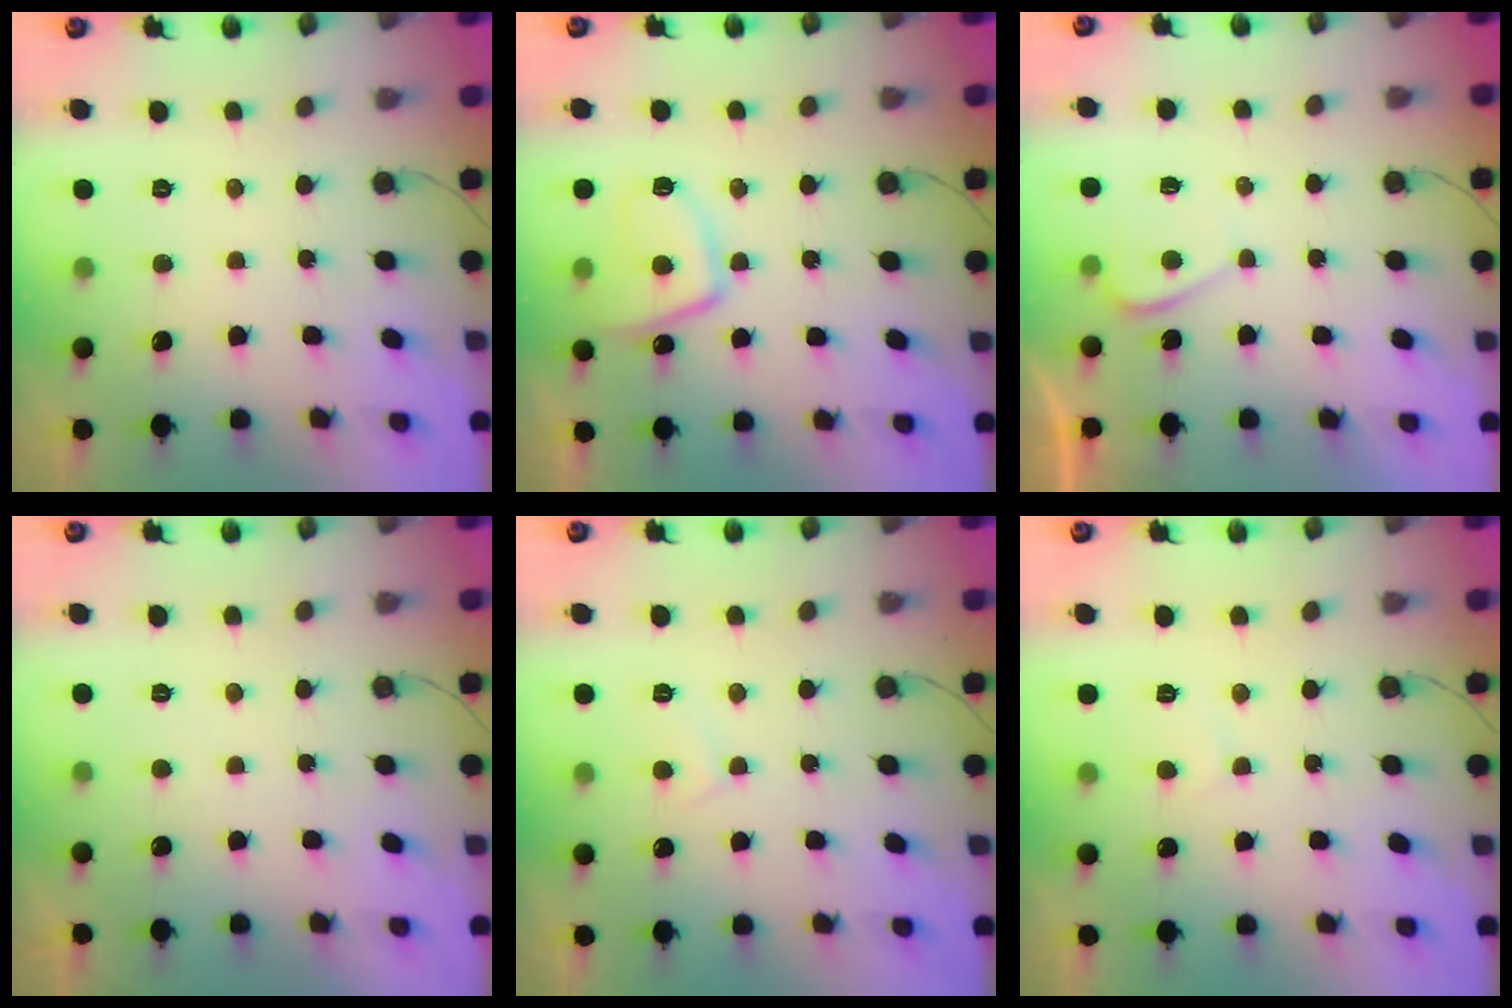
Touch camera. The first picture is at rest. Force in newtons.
{"total": 10.0, "press": 9.9, "slide": 1.2}
{"total": 0.6, "press": 0.4, "slide": 0.5}
{"total": 1.5, "press": 1.5, "slide": 0.4}
{"total": 2.9, "press": 2.9, "slide": 0.3}
{"total": 2.5, "press": 2.5, "slide": 0.3}